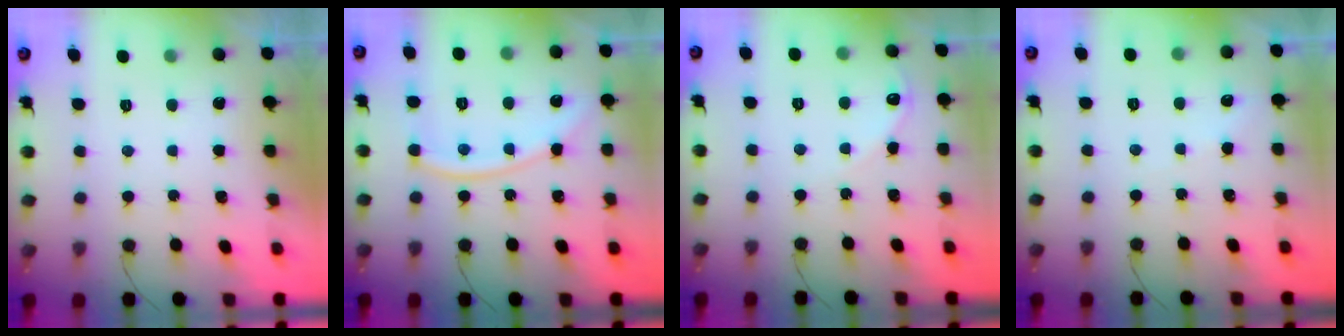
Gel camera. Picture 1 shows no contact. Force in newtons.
{"total": 11.5, "press": 11.4, "slide": 1.3}
{"total": 5.2, "press": 5.2, "slide": 0.6}
{"total": 2.7, "press": 2.6, "slide": 0.5}